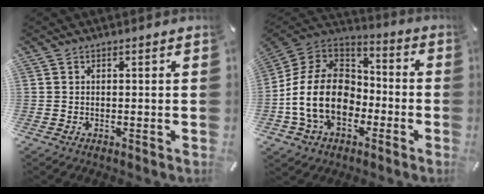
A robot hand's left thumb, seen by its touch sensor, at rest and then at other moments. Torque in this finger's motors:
{"motor_torque": [0.92, 3.15, 1.64, 1.13, 0.83]}